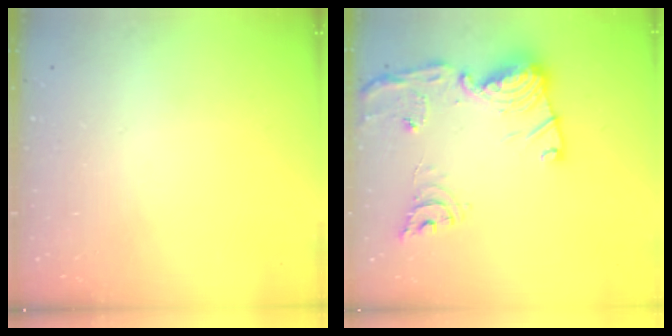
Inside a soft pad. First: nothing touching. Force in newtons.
{"total": 17.6, "press": 17.6, "slide": 1.7}